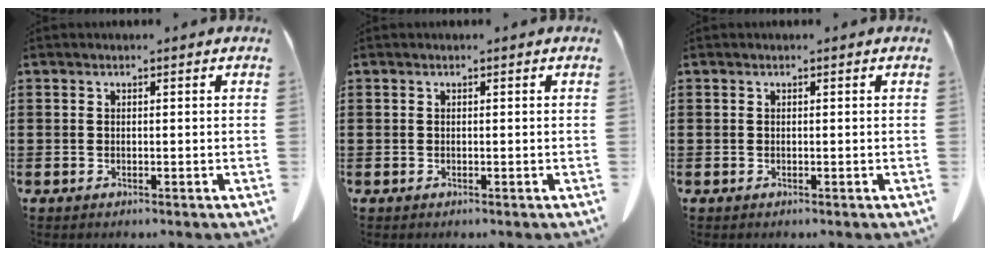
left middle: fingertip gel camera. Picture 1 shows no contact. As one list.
[{"total": 0.0}, {"total": 0.0}]